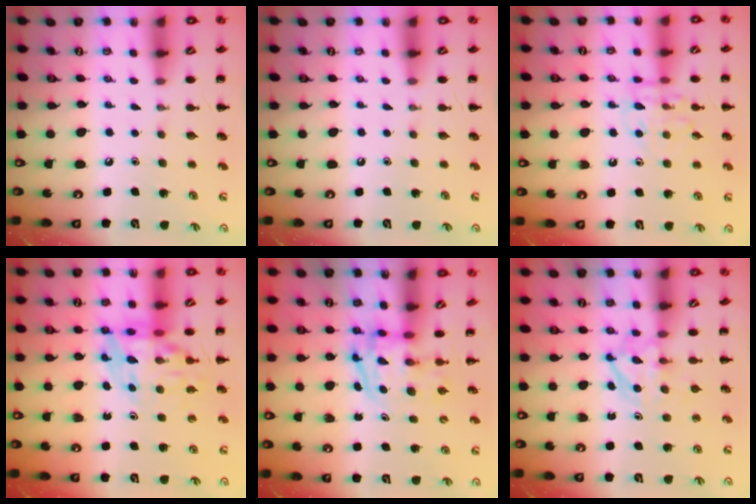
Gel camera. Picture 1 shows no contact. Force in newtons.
{"total": 0.0}
{"total": 9.6, "press": 9.6, "slide": 0.6}
{"total": 11.2, "press": 10.8, "slide": 3.1}
{"total": 3.9, "press": 3.9, "slide": 0.6}
{"total": 4.8, "press": 4.7, "slide": 0.8}